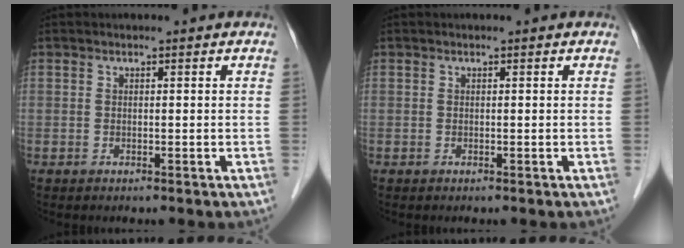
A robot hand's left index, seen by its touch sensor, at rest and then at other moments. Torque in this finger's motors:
{"motor_torque": [-0.05, 0.06, 0.00, 0.00]}